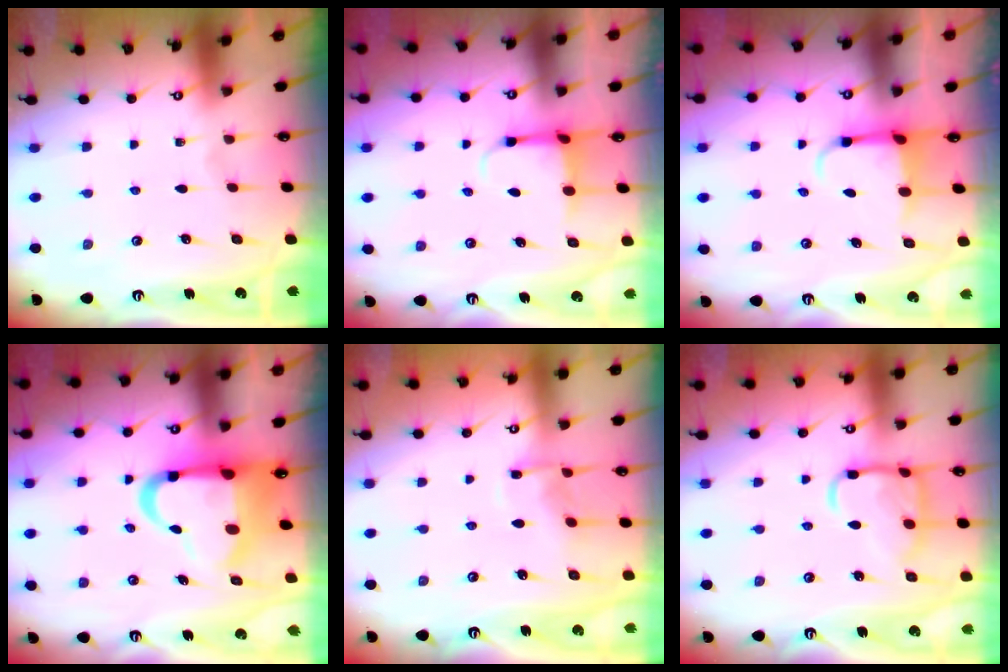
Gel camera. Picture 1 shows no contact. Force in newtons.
{"total": 4.0, "press": 3.8, "slide": 1.3}
{"total": 3.9, "press": 3.7, "slide": 1.2}
{"total": 13.0, "press": 12.6, "slide": 2.9}
{"total": 7.2, "press": 7.2, "slide": 0.8}
{"total": 14.0, "press": 14.0, "slide": 1.2}